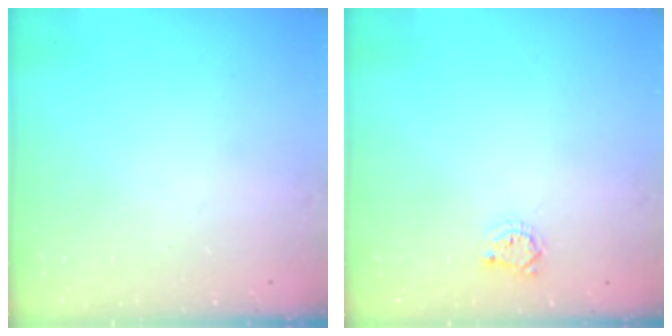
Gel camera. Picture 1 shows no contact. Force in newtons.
{"total": 3.5, "press": 3.5, "slide": 0.4}